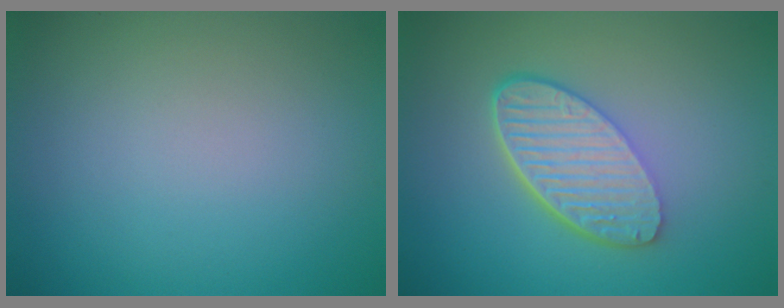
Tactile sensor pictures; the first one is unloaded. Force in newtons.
{"total": 6.0, "press": 4.2, "slide": 4.2}